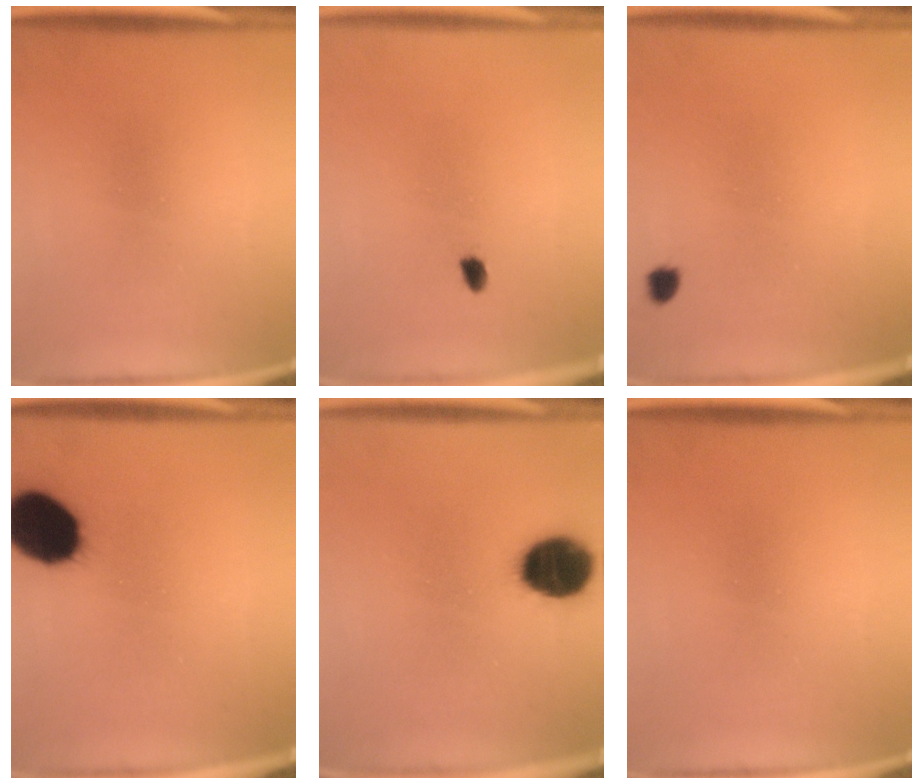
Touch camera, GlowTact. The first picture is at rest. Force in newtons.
{"total": 1.2}
{"total": 1.4}
{"total": 15.8}
{"total": 12.3}
{"total": 0.0}